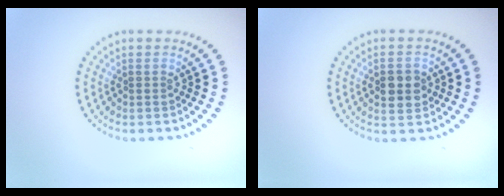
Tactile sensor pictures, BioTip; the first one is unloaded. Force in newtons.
{"total": 2.5, "press": 2.5, "slide": 0.1}